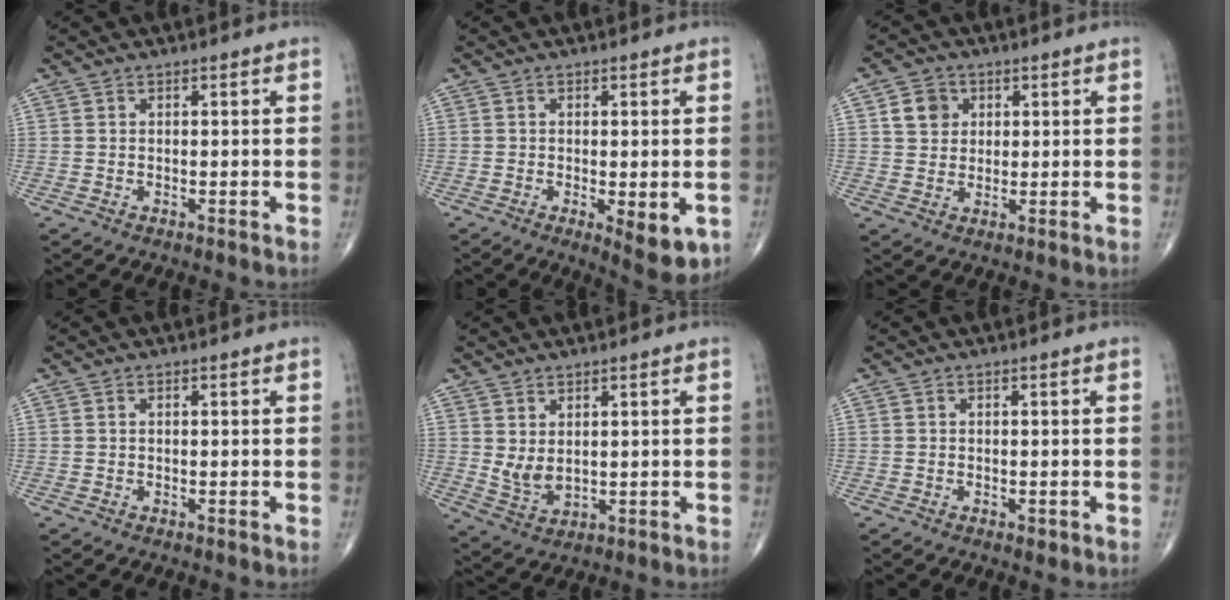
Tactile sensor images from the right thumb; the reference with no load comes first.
{"total": 7.1, "force": [-1.9, 2.5, 6.4], "torque": [-0.083, -0.018, -0.023]}
{"total": 5.3, "force": [1.7, 4.6, 2.1], "torque": [-0.015, -0.003, 0.028]}
{"total": 0.0}
{"total": 4.5, "force": [1.2, 2.7, 3.5], "torque": [-0.060, -0.016, 0.035]}
{"total": 1.0, "force": [-0.5, 0.6, 0.7], "torque": [-0.009, -0.002, -0.005]}